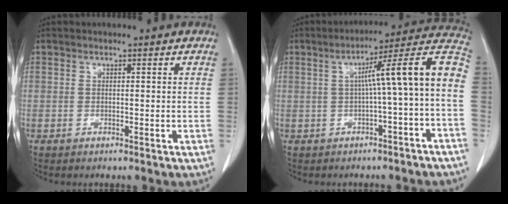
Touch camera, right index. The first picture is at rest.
{"total": 12.0, "force": [-0.7, -0.4, 12.0], "torque": [-0.159, 0.040, -0.016]}